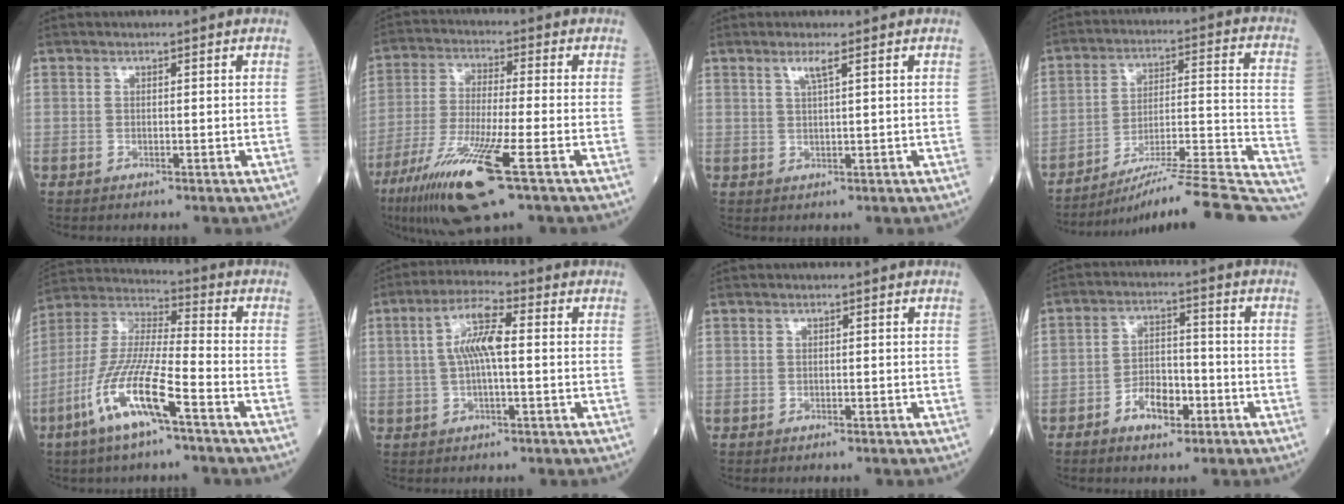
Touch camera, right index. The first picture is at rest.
{"total": 14.1, "force": [-7.2, 0.6, 12.1], "torque": [-0.254, -0.038, -0.128]}
{"total": 2.1, "force": [1.2, -0.3, 1.7], "torque": [-0.040, 0.001, 0.027]}
{"total": 25.7, "force": [-22.3, -0.1, 12.8], "torque": [-0.106, -0.002, -0.315]}
{"total": 13.8, "force": [-6.7, 1.5, 11.9], "torque": [-0.256, -0.013, -0.132]}
{"total": 6.6, "force": [0.6, 1.1, 6.5], "torque": [-0.132, 0.015, 0.011]}
{"total": 0.0}
{"total": 5.9, "force": [-3.0, 3.0, 4.1], "torque": [-0.078, 0.011, -0.050]}